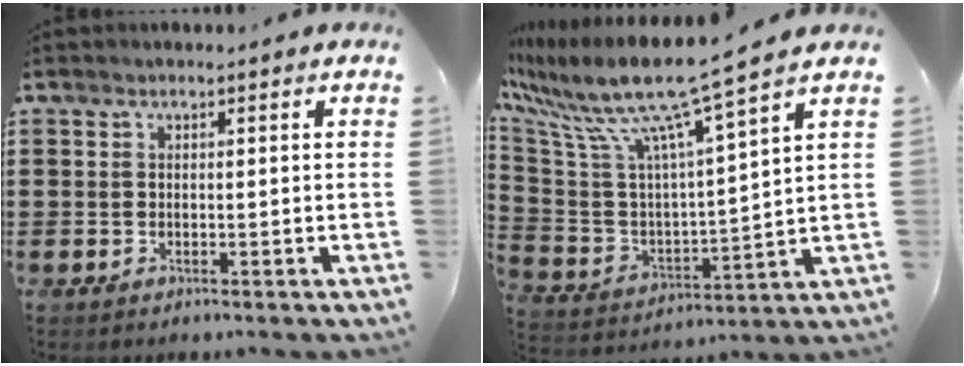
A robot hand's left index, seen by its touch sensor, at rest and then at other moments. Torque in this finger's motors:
{"motor_torque": [2.14, 0.00, 0.96, 0.21]}